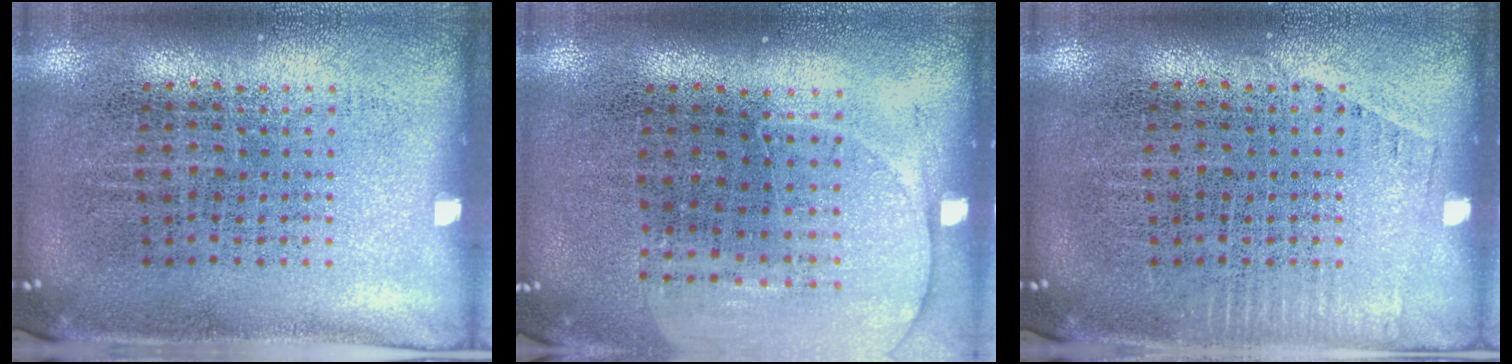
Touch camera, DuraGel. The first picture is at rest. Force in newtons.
{"total": 1.4, "press": 1.3, "slide": 0.6}
{"total": 0.9, "press": 0.8, "slide": 0.2}